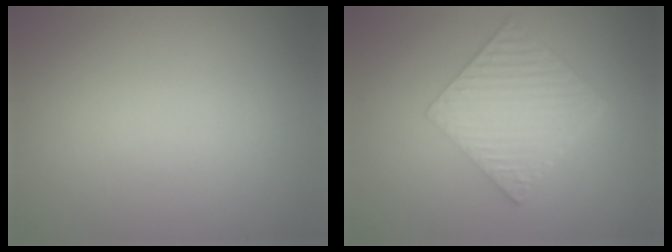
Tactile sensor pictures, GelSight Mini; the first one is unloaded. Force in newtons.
{"total": 6.3, "press": 4.3, "slide": 4.6}